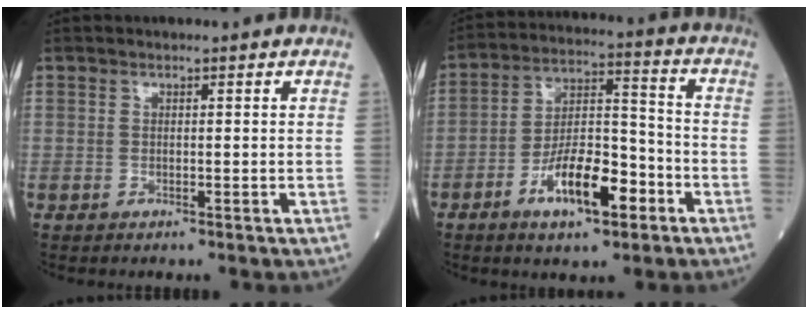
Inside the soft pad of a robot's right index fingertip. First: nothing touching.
{"total": 11.8, "force": [-5.7, 3.8, 9.6], "torque": [-0.178, 0.011, -0.096]}